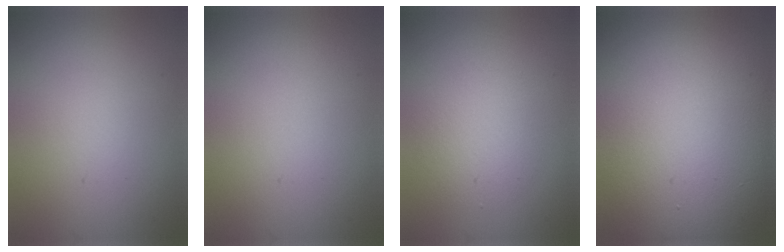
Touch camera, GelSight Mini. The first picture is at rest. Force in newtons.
{"total": 0.0}
{"total": 2.8, "press": 2.8, "slide": 0.1}
{"total": 18.3, "press": 18.2, "slide": 0.8}